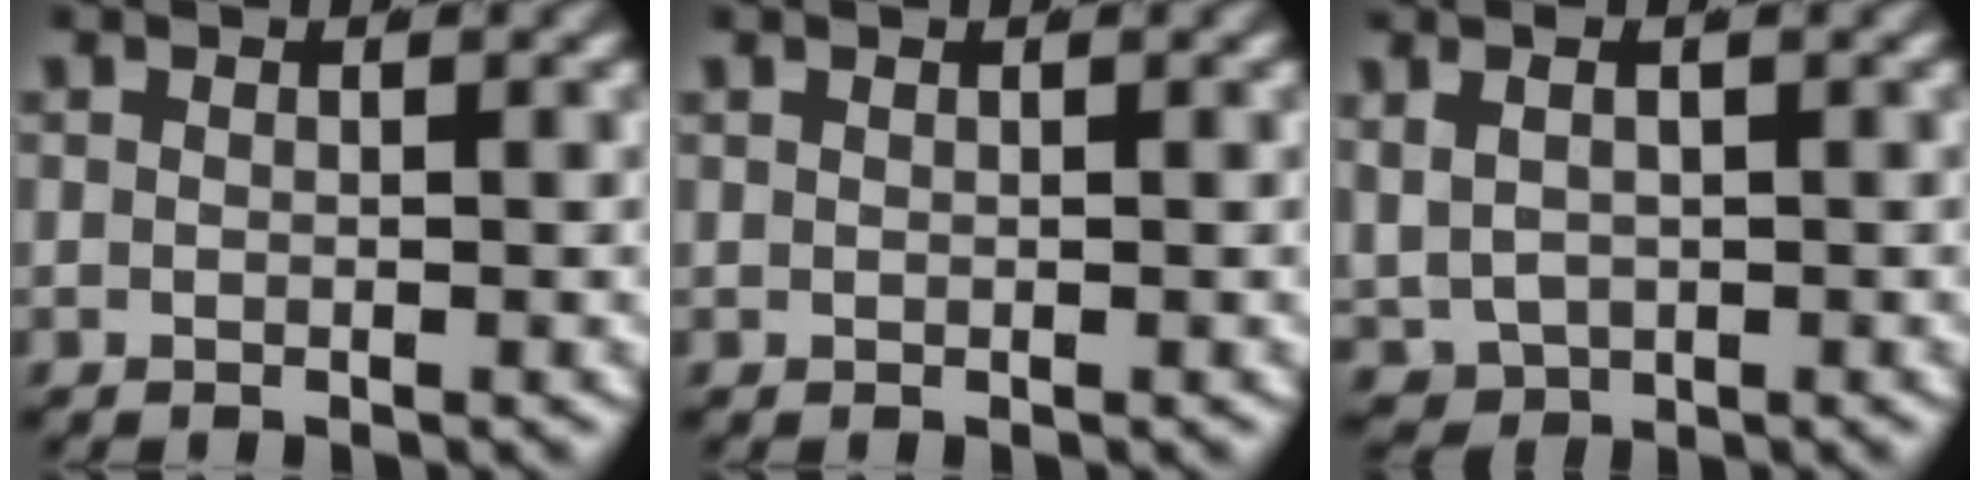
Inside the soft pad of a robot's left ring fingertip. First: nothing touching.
{"total": 0.5, "force": [0.4, -0.3, 0.0], "torque": [0.002, 0.001, 0.007]}
{"total": 4.2, "force": [0.7, 3.5, 2.2], "torque": [-0.047, -0.016, 0.026]}